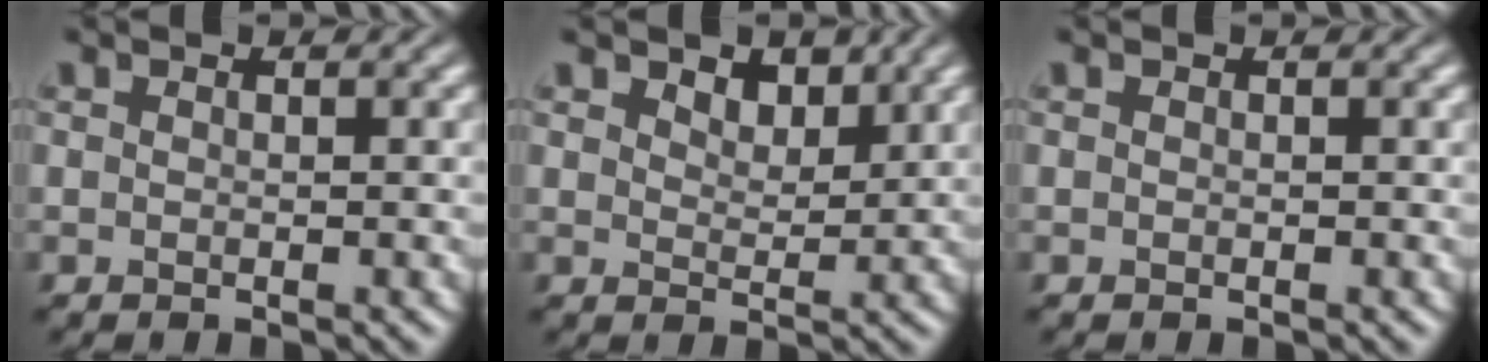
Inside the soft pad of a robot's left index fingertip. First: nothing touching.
{"total": 2.4, "force": [1.7, 1.4, 1.1], "torque": [-0.027, -0.003, 0.024]}
{"total": 0.0}